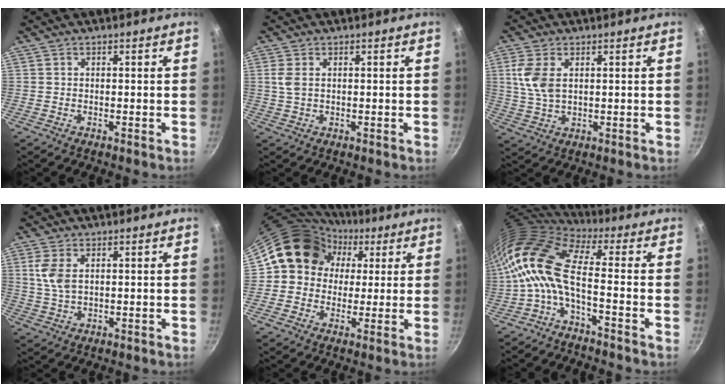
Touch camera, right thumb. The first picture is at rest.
{"total": 2.9, "force": [0.7, 1.7, 2.2], "torque": [-0.048, 0.002, 0.015]}
{"total": 6.9, "force": [1.8, 4.0, 5.4], "torque": [-0.110, -0.003, 0.037]}
{"total": 5.3, "force": [1.4, 2.9, 4.1], "torque": [-0.085, -0.003, 0.030]}
{"total": 13.4, "force": [3.7, 11.7, 5.4], "torque": [-0.057, 0.020, 0.047]}
{"total": 11.5, "force": [-1.3, 3.9, 10.7], "torque": [-0.226, 0.024, -0.039]}